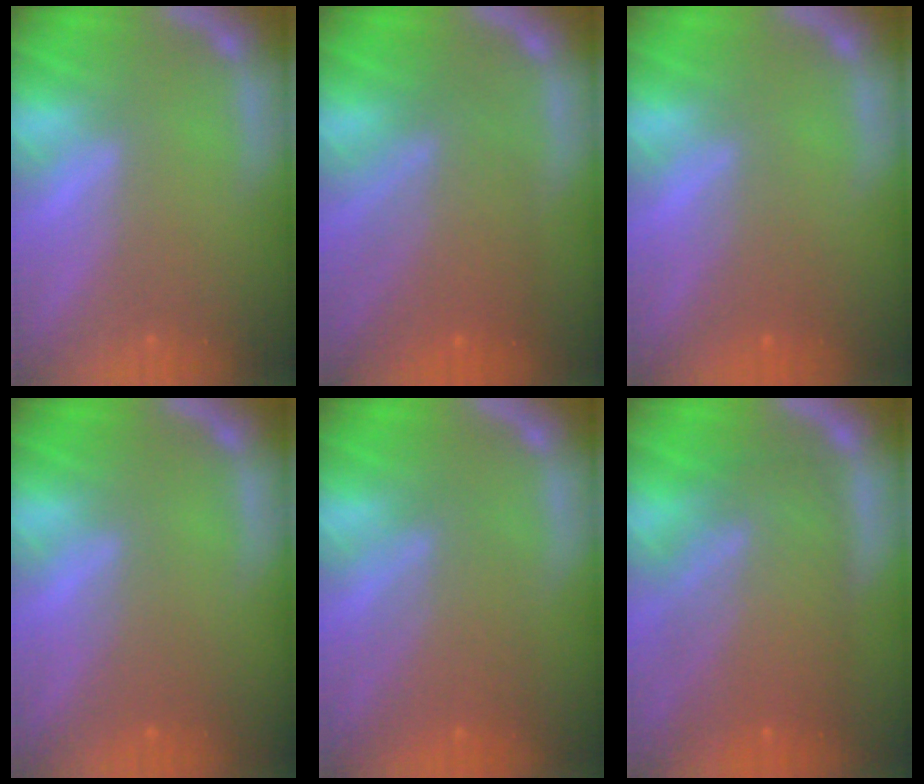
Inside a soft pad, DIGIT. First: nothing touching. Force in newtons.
{"total": 7.0}
{"total": 1.9}
{"total": 2.0}
{"total": 5.0}
{"total": 10.1}